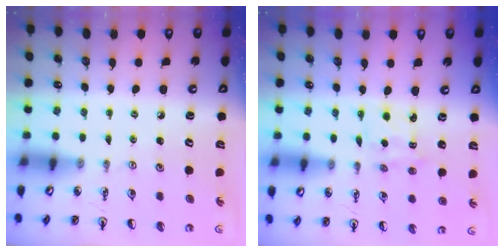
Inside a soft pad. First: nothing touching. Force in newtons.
{"total": 2.8, "press": 2.8, "slide": 0.4}